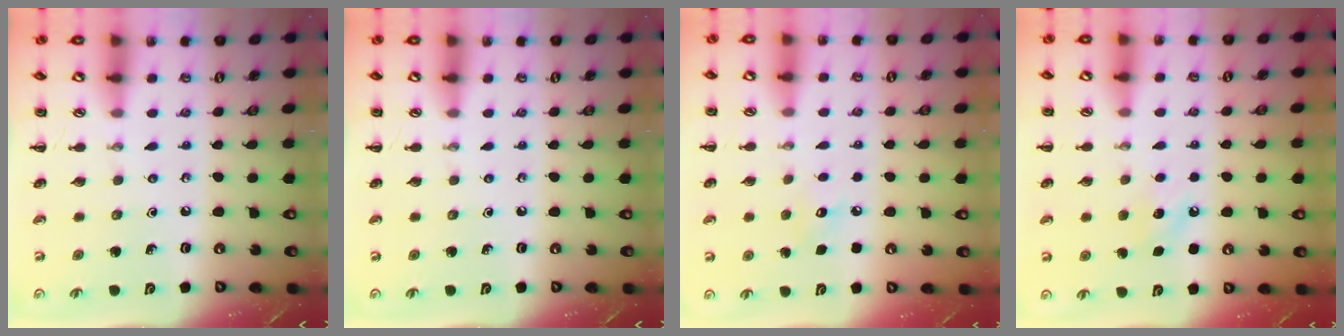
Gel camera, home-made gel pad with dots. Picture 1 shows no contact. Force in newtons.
{"total": 0.0}
{"total": 4.8, "press": 4.6, "slide": 1.2}
{"total": 5.6, "press": 5.4, "slide": 1.5}